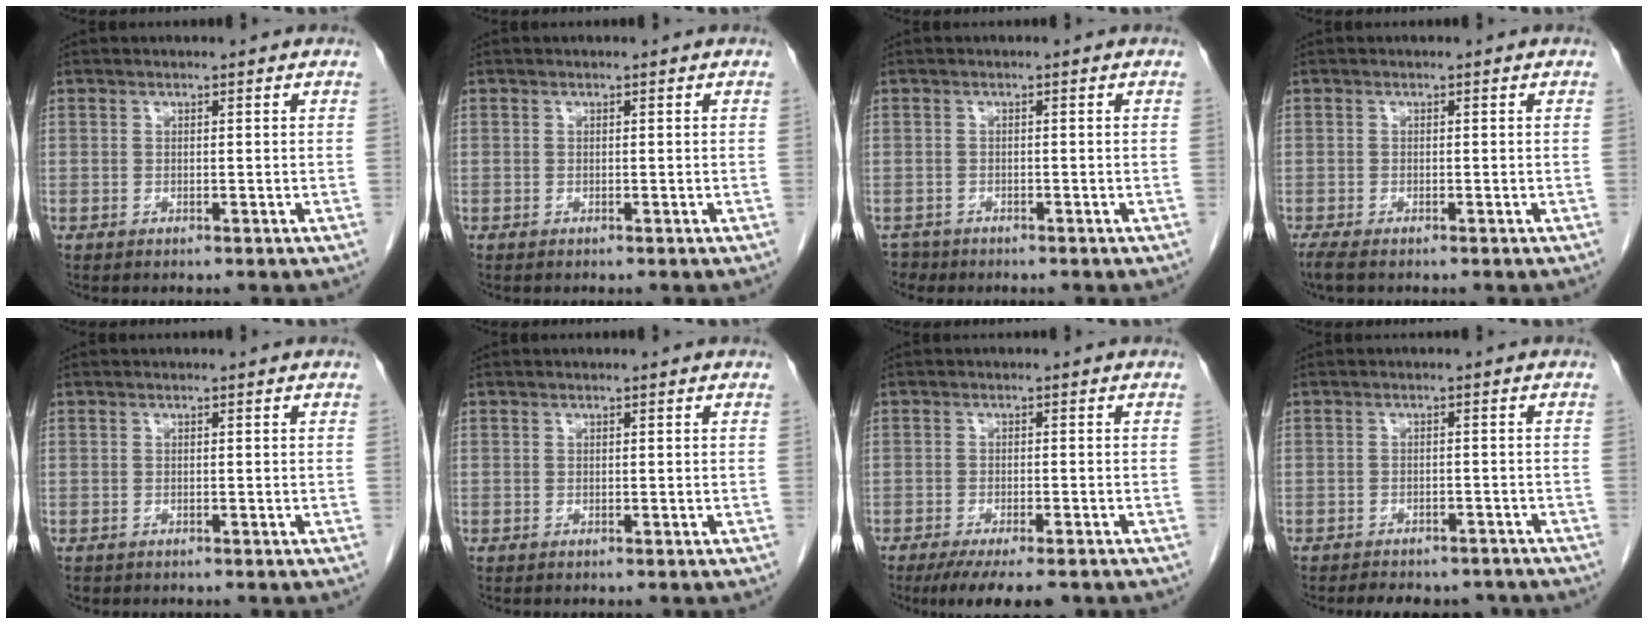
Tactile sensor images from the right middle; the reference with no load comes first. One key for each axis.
{"total": 0.0}
{"total": 1.8, "fx": -1.6, "fy": 0.9, "fz": -0.2, "tx": -0.001, "ty": 0.000, "tz": -0.027}
{"total": 2.1, "fx": -1.6, "fy": 0.4, "fz": 1.2, "tx": -0.027, "ty": -0.009, "tz": -0.028}
{"total": 0.9, "fx": -0.6, "fy": 0.5, "fz": 0.1, "tx": -0.012, "ty": 0.001, "tz": -0.010}
{"total": 0.0}
{"total": 9.0, "fx": -7.0, "fy": 1.9, "fz": 5.4, "tx": -0.071, "ty": -0.013, "tz": -0.103}
{"total": 9.2, "fx": -8.1, "fy": 3.6, "fz": 2.5, "tx": -0.038, "ty": 0.006, "tz": -0.092}